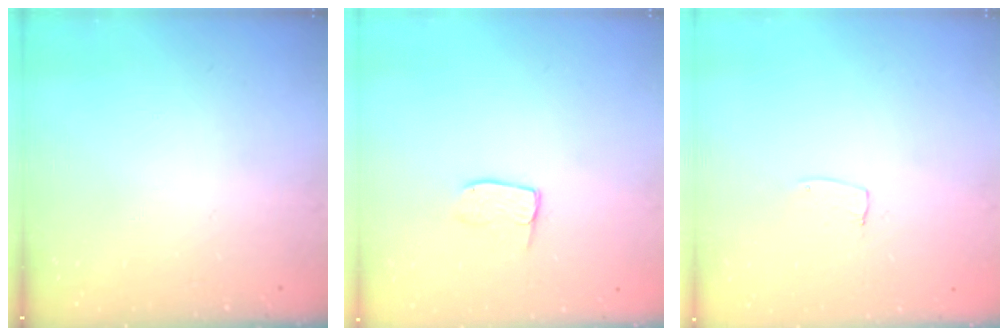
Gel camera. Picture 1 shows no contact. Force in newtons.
{"total": 5.3, "press": 5.3, "slide": 0.4}
{"total": 3.1, "press": 3.1, "slide": 0.2}